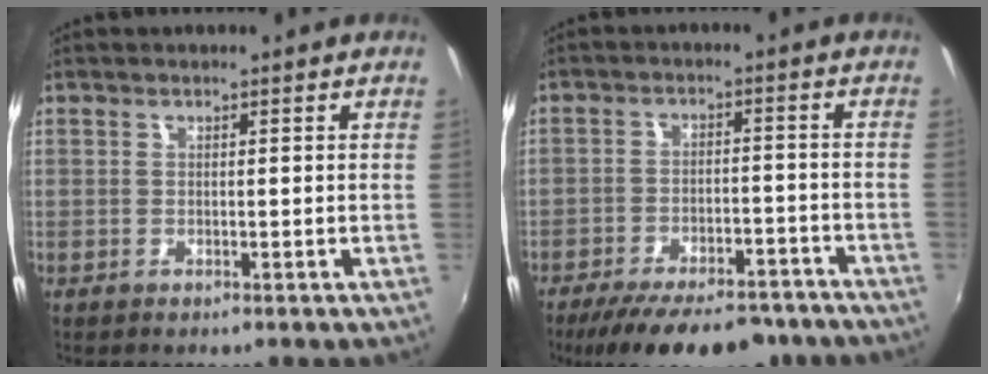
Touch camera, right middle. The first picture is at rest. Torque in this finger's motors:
{"motor_torque": [0.99, -1.15, 0.16, 0.06]}